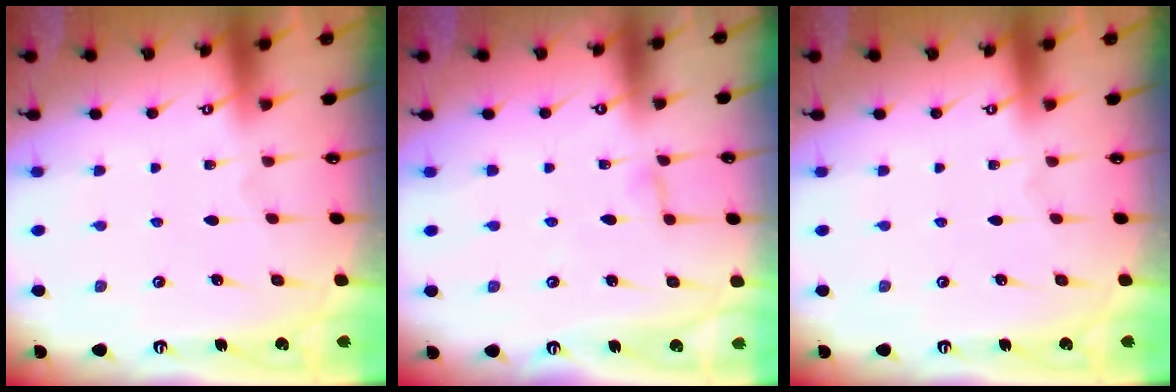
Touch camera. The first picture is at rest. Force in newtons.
{"total": 2.9, "press": 2.9, "slide": 0.2}
{"total": 0.0}